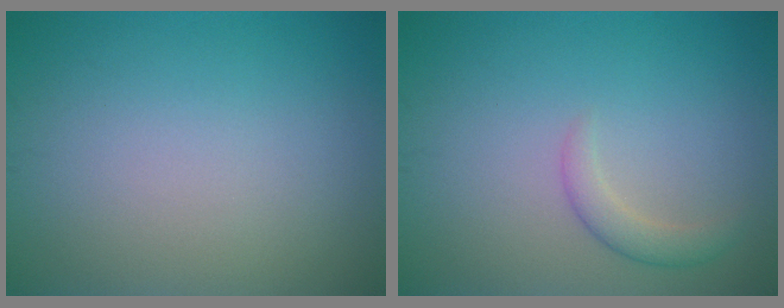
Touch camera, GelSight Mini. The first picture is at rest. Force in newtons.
{"total": 1.8, "press": 1.8, "slide": 0.0}